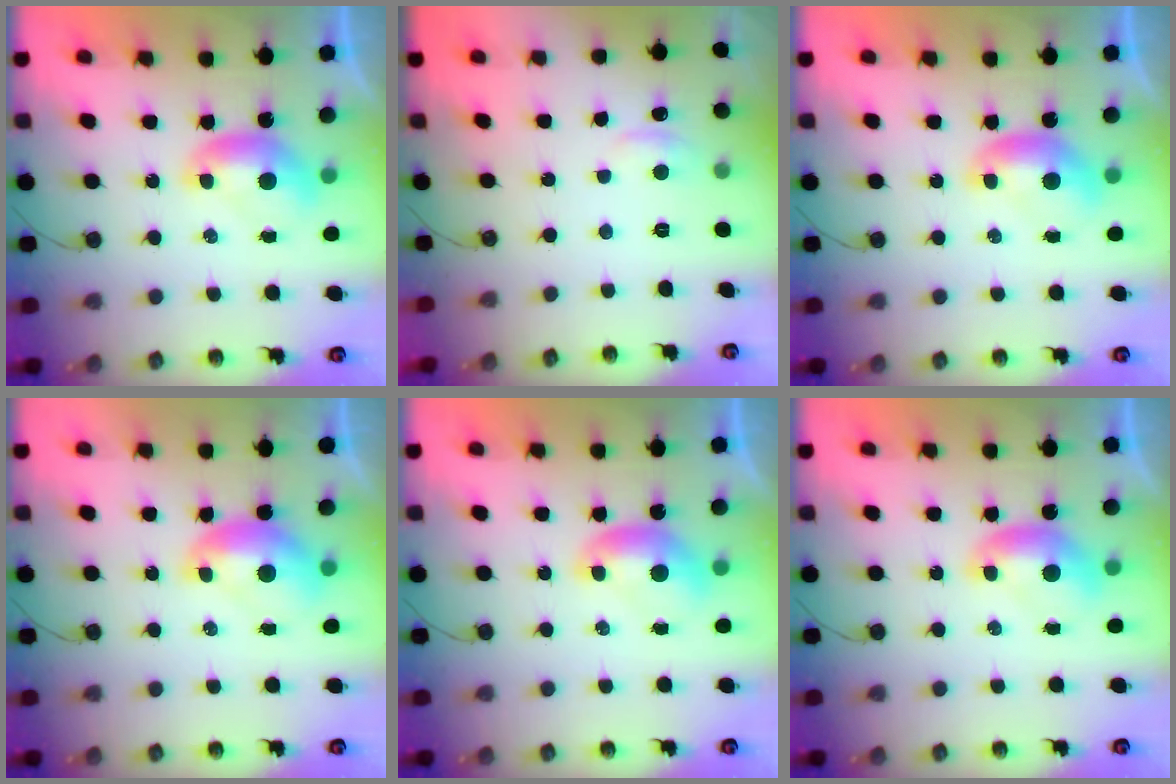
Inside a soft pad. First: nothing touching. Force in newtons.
{"total": 1.5, "press": 1.3, "slide": 0.7}
{"total": 0.0}
{"total": 1.6, "press": 1.5, "slide": 0.3}
{"total": 0.0}
{"total": 0.0}